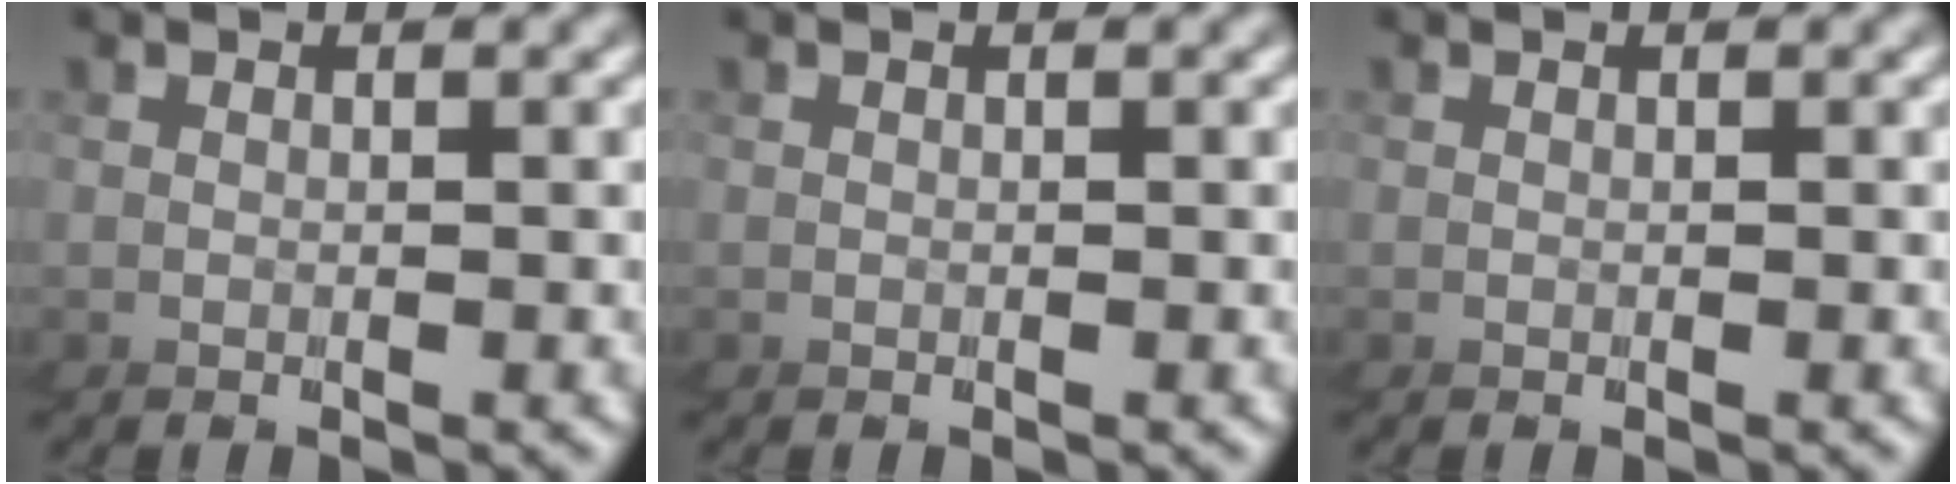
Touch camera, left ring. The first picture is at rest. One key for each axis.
{"total": 0.0}
{"total": 0.0}